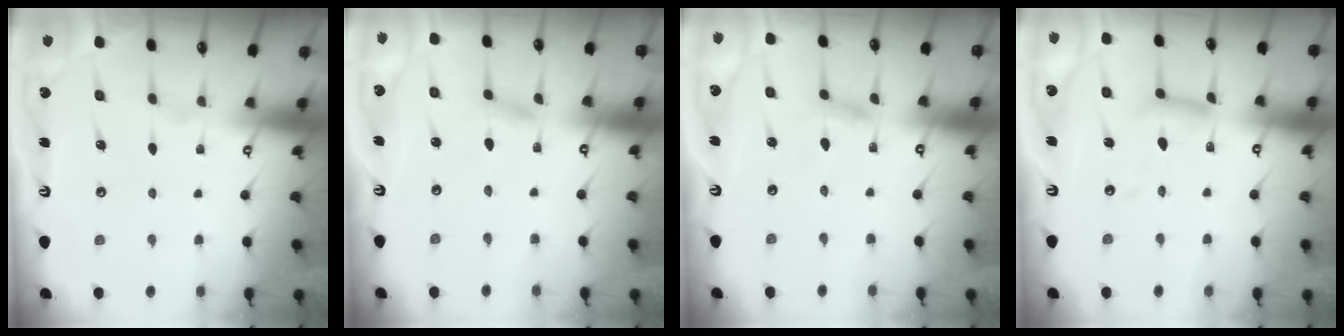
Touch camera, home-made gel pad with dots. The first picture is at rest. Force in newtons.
{"total": 1.2, "press": 1.2, "slide": 0.1}
{"total": 1.8, "press": 1.7, "slide": 0.2}
{"total": 11.3, "press": 11.3, "slide": 1.1}